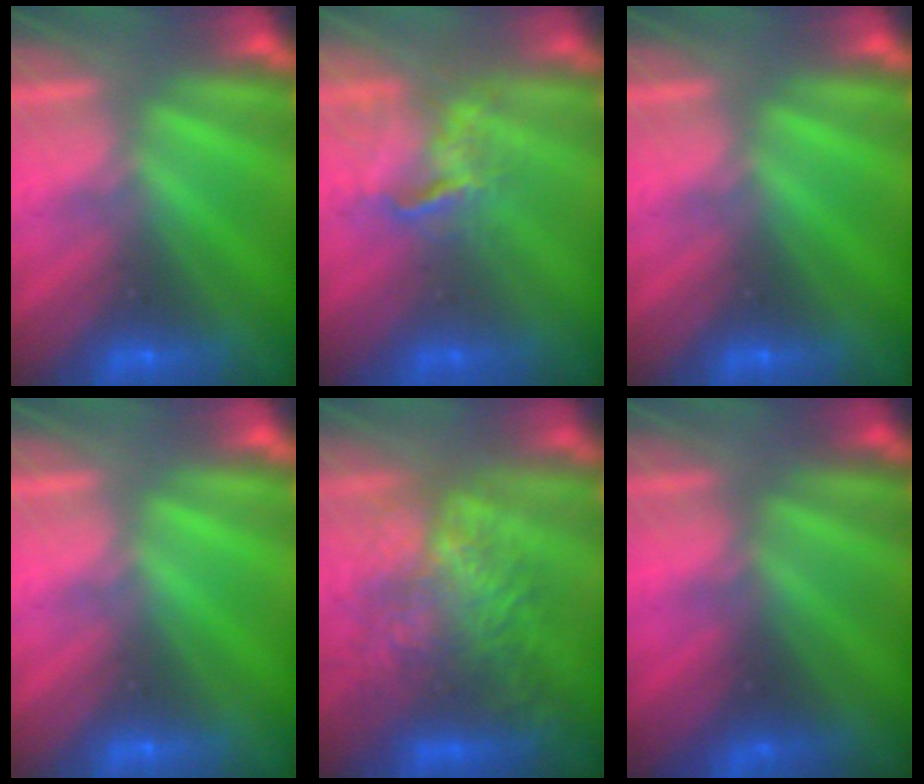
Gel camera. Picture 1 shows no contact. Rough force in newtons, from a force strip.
{"total": 3.7}
{"total": 0.0}
{"total": 0.0}
{"total": 7.7}
{"total": 2.0}